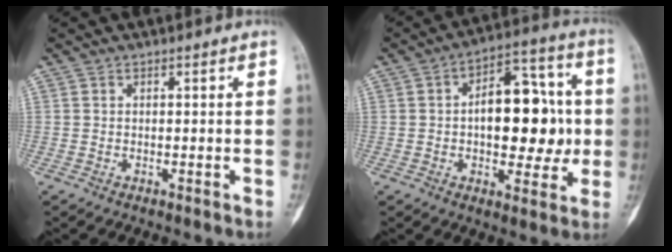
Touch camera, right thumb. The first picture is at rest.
{"total": 16.9, "force": [-0.1, 9.5, 14.0], "torque": [-0.158, 0.029, -0.003]}